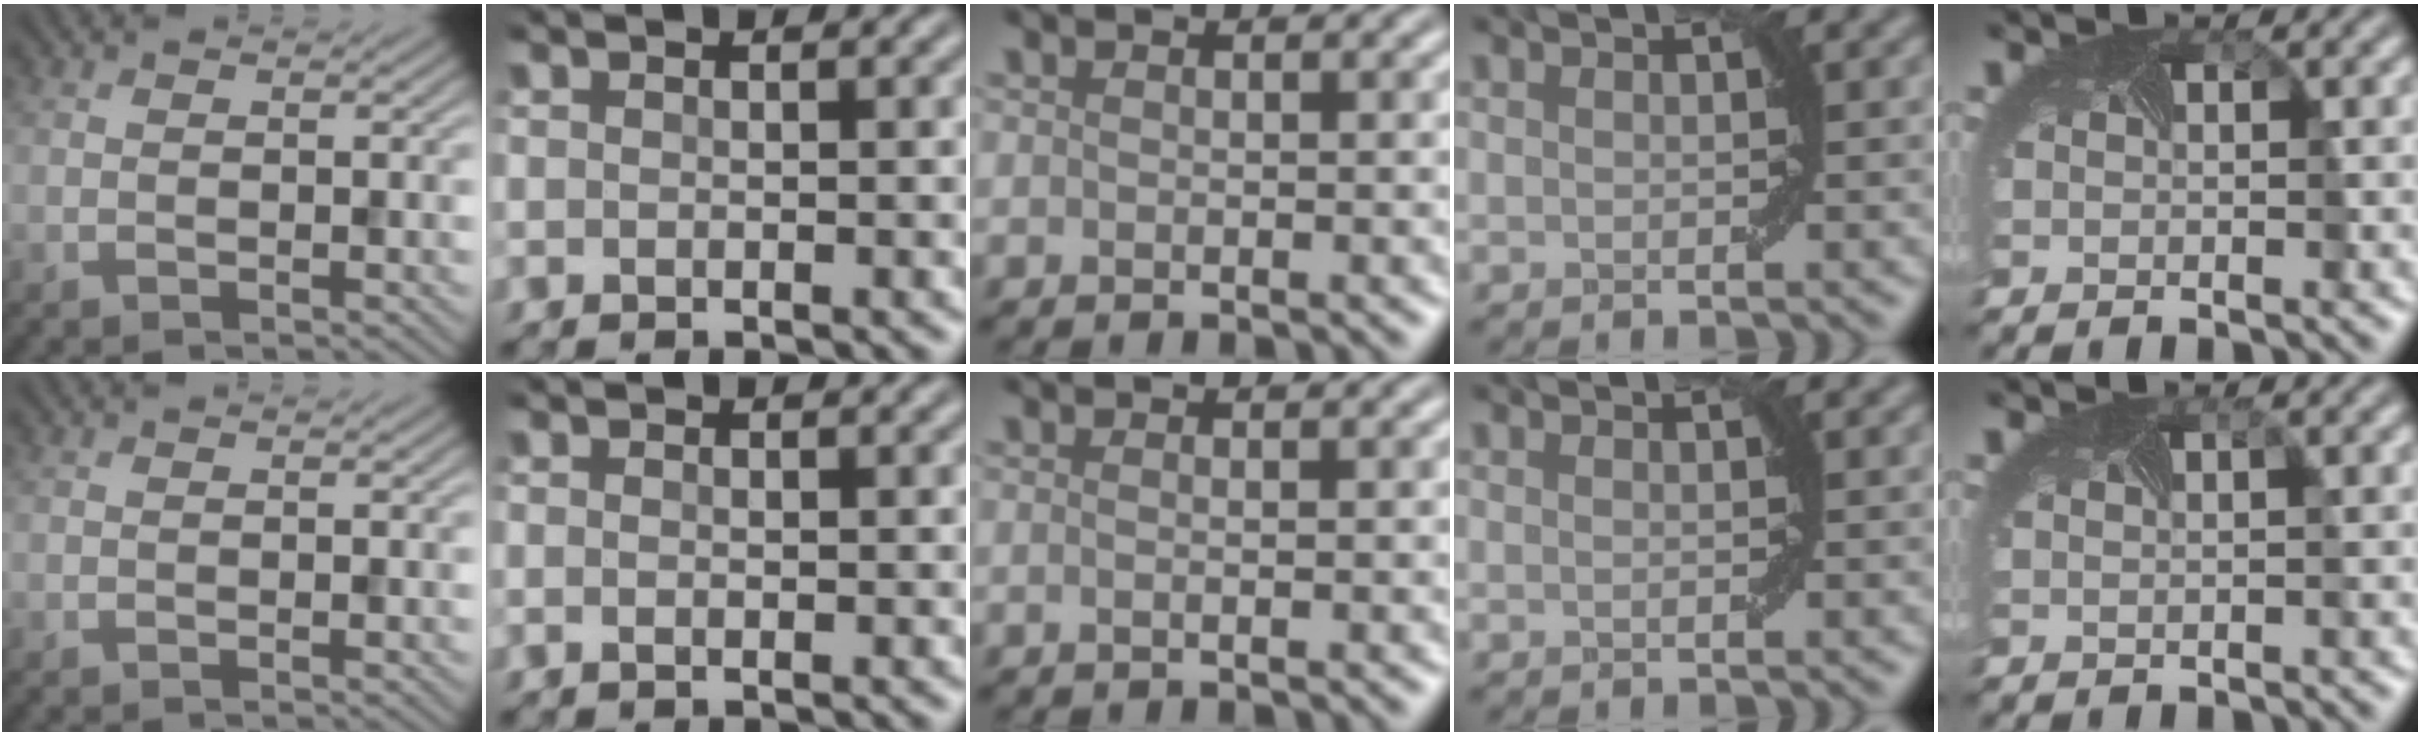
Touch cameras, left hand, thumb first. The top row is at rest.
{"index": {"total": 0.6, "force": [0.0, 0.4, 0.5], "torque": [-0.012, 0.002, -0.002]}, "middle": {"total": 0.5, "force": [0.0, 0.0, 0.5], "torque": [-0.007, -0.002, -0.001]}, "little": {"total": 1.0, "force": [0.6, 0.3, 0.7], "torque": [-0.013, 0.010, 0.011]}}